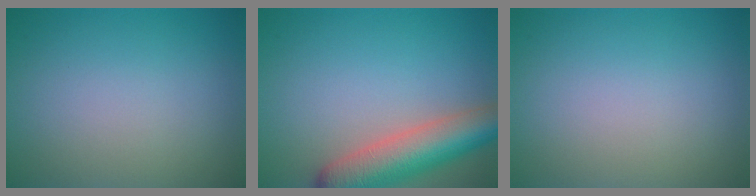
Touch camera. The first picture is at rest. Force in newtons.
{"total": 7.2, "press": 7.2, "slide": 0.4}
{"total": 0.0}